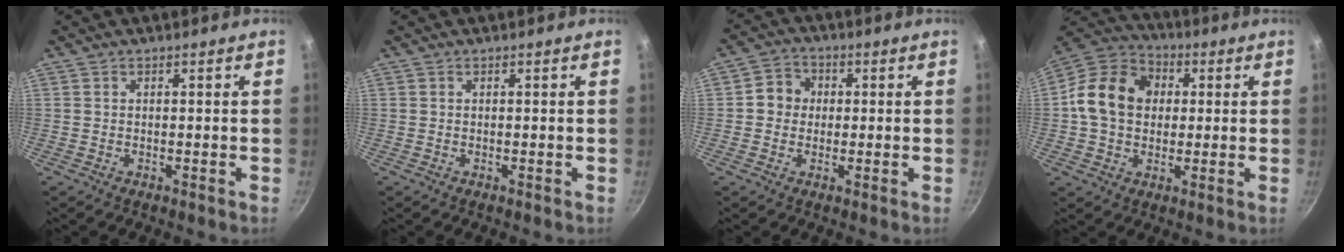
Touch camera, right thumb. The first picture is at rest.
{"total": 0.0}
{"total": 5.3, "force": [0.3, 4.9, 2.1], "torque": [-0.003, 0.011, -0.008]}
{"total": 14.5, "force": [1.4, 11.6, 8.6], "torque": [-0.126, 0.026, 0.006]}